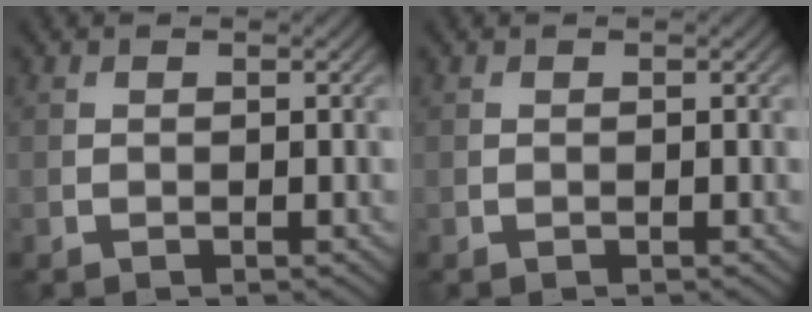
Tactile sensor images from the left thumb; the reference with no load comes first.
{"total": 0.0}